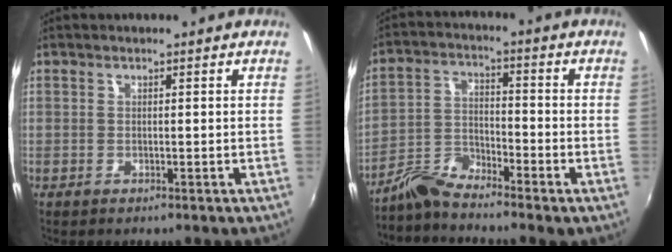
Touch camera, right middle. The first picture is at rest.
{"total": 6.2, "force": [-5.8, 0.8, 1.9], "torque": [-0.039, 0.012, -0.124]}